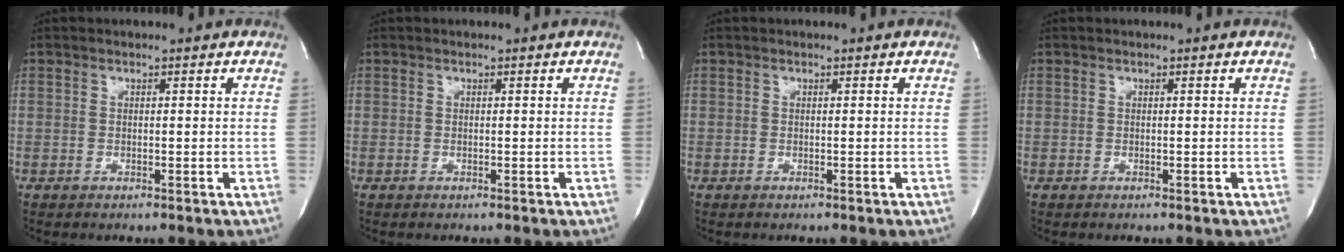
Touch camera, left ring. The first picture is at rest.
{"total": 0.0}
{"total": 0.0}
{"total": 0.0}